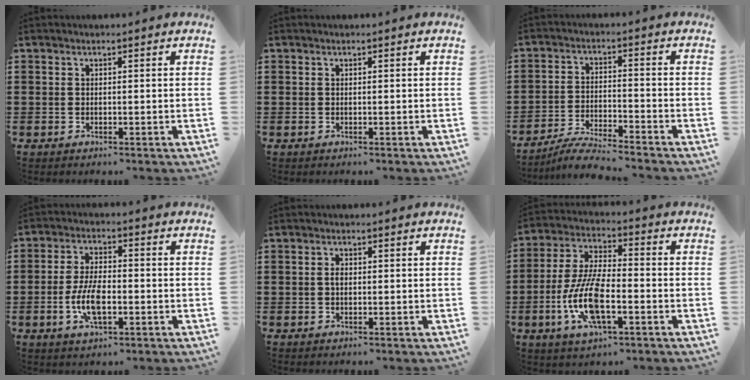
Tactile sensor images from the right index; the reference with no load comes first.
{"total": 0.0}
{"total": 5.0, "force": [-4.8, -0.1, 1.4], "torque": [-0.038, -0.006, -0.098]}
{"total": 7.1, "force": [-1.8, 3.0, 6.1], "torque": [-0.139, -0.002, -0.040]}
{"total": 1.3, "force": [0.0, 0.7, 1.1], "torque": [-0.023, 0.003, -0.001]}
{"total": 11.2, "force": [-3.6, 4.1, 9.8], "torque": [-0.220, -0.008, -0.071]}